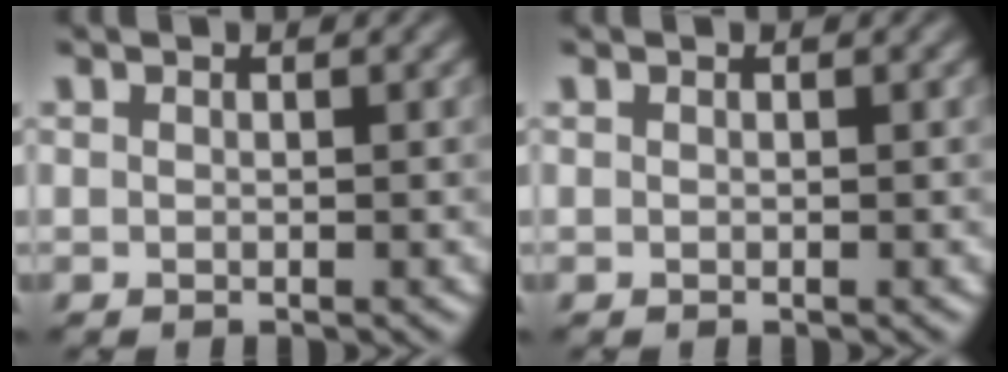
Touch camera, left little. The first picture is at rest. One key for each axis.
{"total": 0.0}